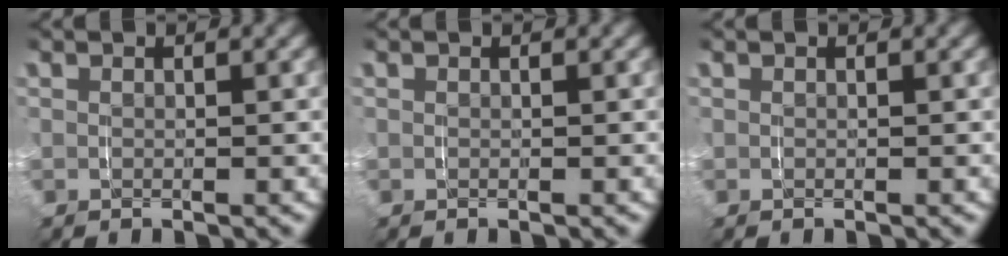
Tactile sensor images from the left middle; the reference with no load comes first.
{"total": 0.0}
{"total": 0.0}